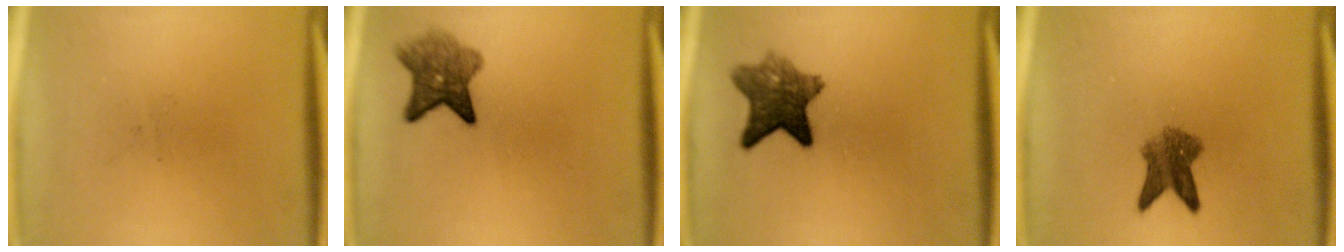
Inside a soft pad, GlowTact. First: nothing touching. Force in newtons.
{"total": 5.8}
{"total": 7.5}
{"total": 4.9}